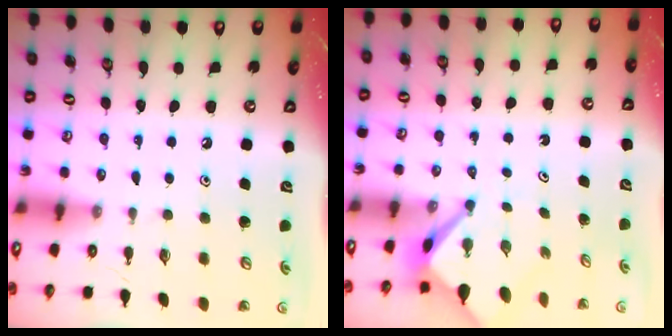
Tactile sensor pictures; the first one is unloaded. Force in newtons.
{"total": 3.5, "press": 3.5, "slide": 0.3}